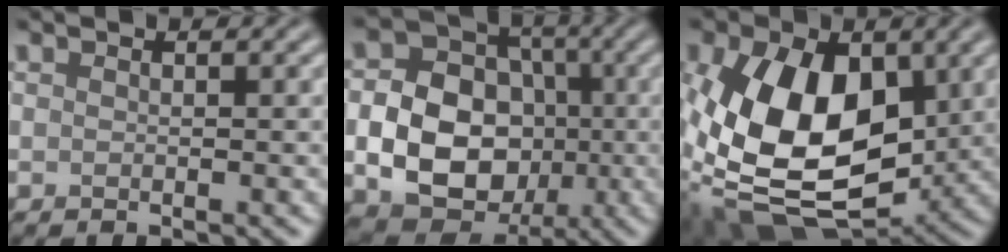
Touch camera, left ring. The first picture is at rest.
{"total": 10.0, "force": [-1.8, 7.9, 6.0], "torque": [-0.099, -0.009, -0.042]}
{"total": 15.3, "force": [0.3, 9.4, 12.0], "torque": [-0.239, -0.023, 0.003]}